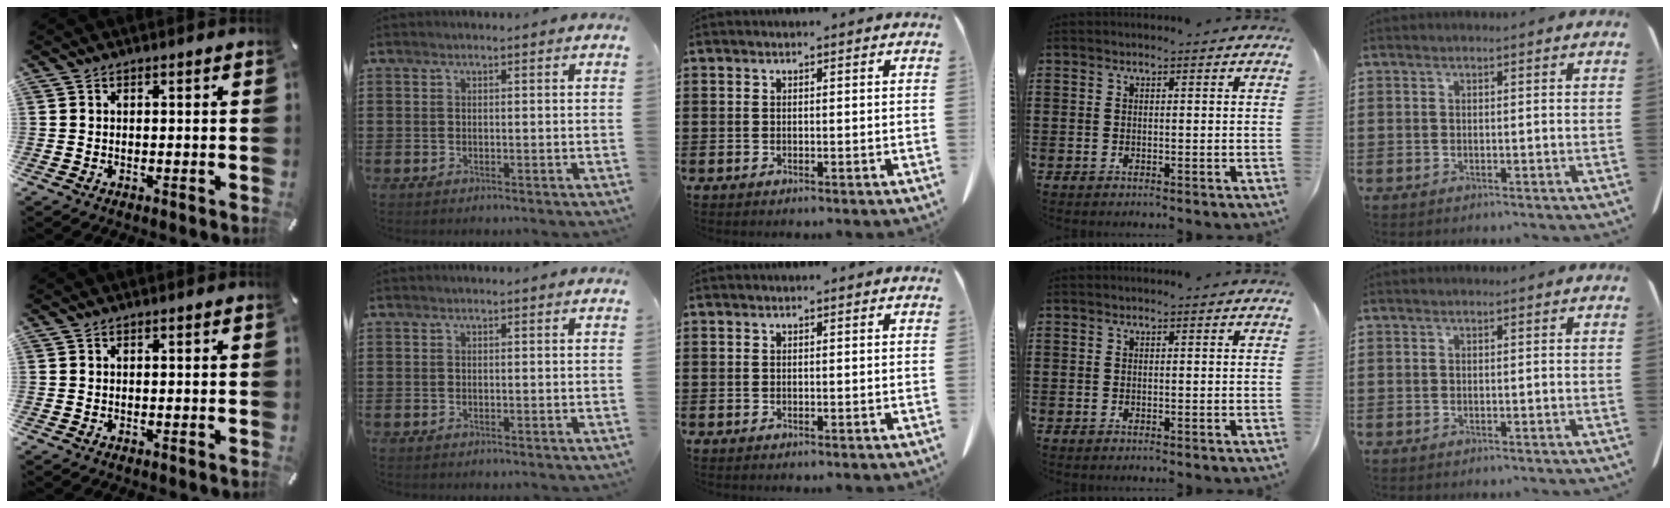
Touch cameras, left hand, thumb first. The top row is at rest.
{}